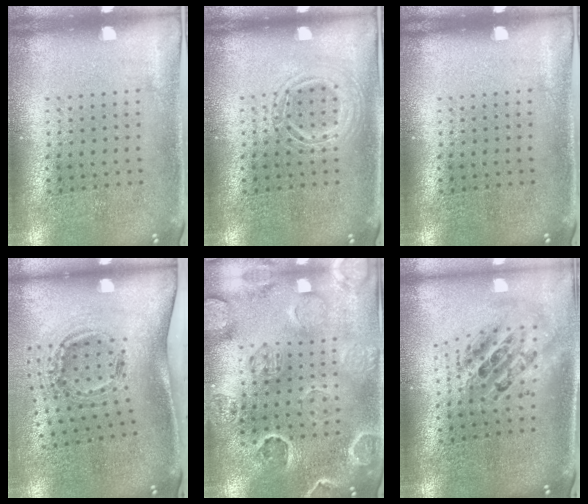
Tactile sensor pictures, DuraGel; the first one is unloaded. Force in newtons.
{"total": 2.0, "press": 2.0, "slide": 0.3}
{"total": 0.0}
{"total": 1.5, "press": 1.1, "slide": 1.0}
{"total": 2.7, "press": 2.6, "slide": 0.5}
{"total": 2.2, "press": 1.6, "slide": 1.4}